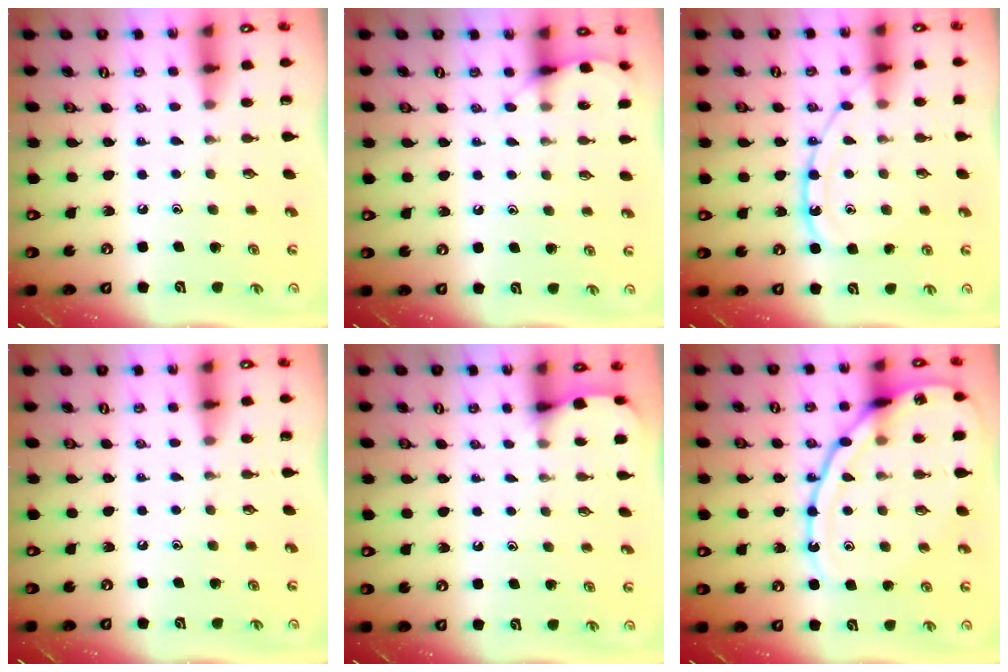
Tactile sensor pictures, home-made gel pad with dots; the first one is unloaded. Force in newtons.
{"total": 6.3, "press": 6.2, "slide": 0.6}
{"total": 13.2, "press": 13.1, "slide": 1.2}
{"total": 0.0}
{"total": 3.0, "press": 2.9, "slide": 0.3}
{"total": 16.4, "press": 16.3, "slide": 1.6}